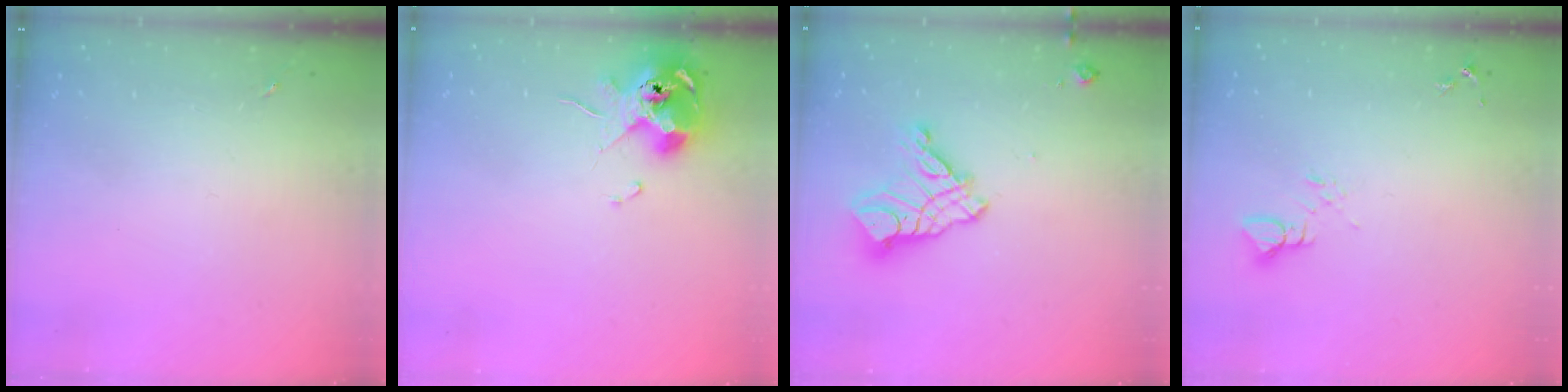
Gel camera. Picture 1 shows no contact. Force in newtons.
{"total": 10.4, "press": 10.3, "slide": 1.4}
{"total": 13.1, "press": 13.0, "slide": 1.3}
{"total": 3.4, "press": 3.4, "slide": 0.2}